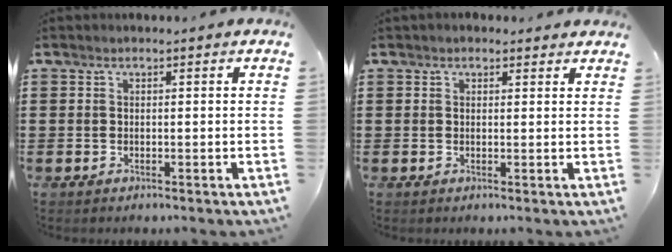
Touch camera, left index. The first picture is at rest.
{"total": 1.1, "force": [0.9, 0.5, 0.3], "torque": [-0.007, 0.006, 0.017]}